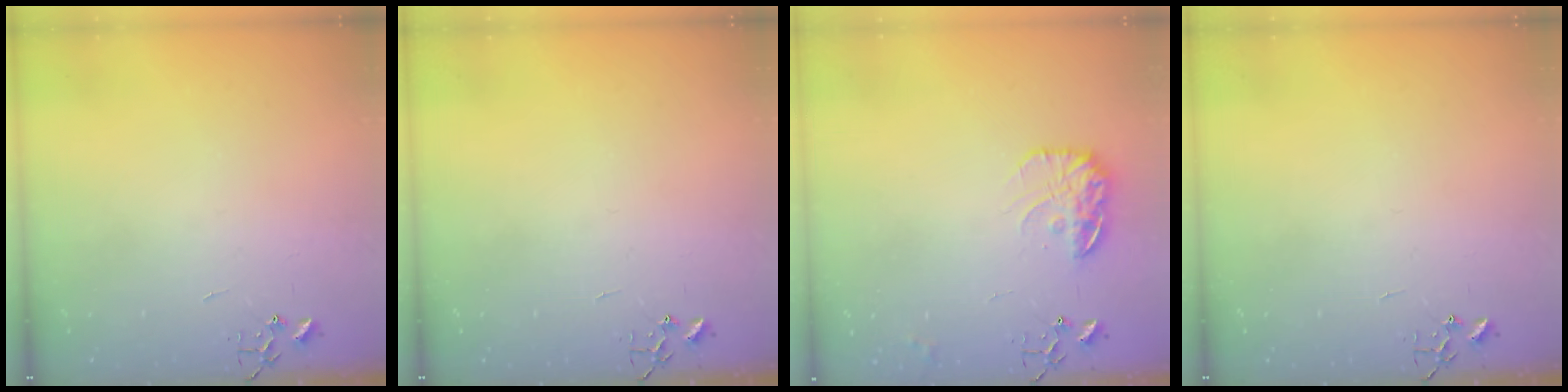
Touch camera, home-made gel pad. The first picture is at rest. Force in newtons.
{"total": 0.0}
{"total": 14.2, "press": 14.2, "slide": 0.7}
{"total": 0.0}